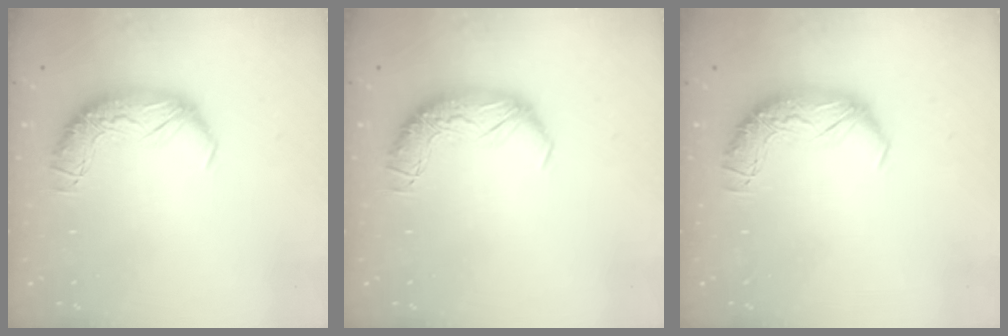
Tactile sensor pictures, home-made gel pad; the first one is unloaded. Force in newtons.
{"total": 0.0}
{"total": 0.0}